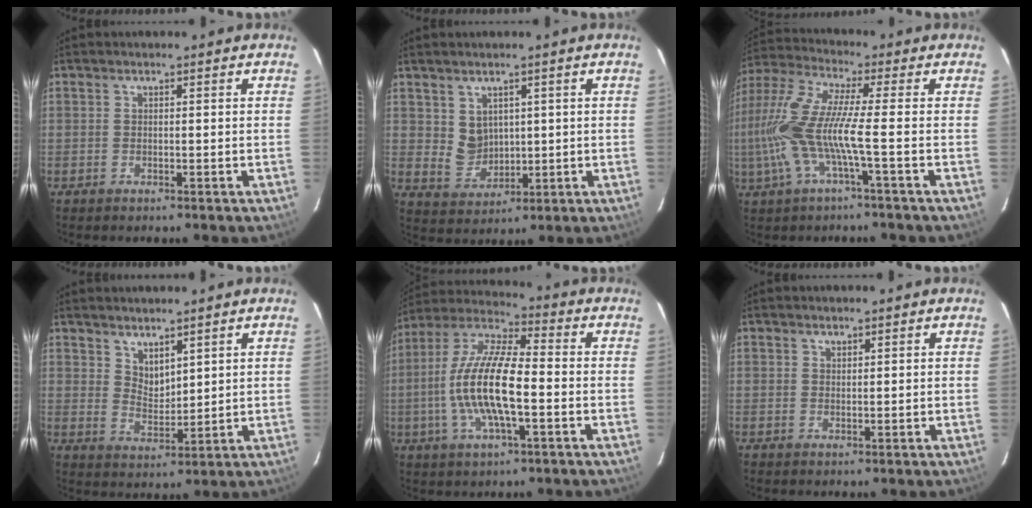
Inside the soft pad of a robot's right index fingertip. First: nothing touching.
{"total": 5.1, "force": [2.0, 4.2, 1.9], "torque": [-0.034, 0.001, 0.054]}
{"total": 13.8, "force": [-3.1, 0.7, 13.4], "torque": [-0.265, -0.010, -0.060]}
{"total": 4.7, "force": [3.8, 2.1, 2.0], "torque": [-0.028, -0.005, 0.073]}
{"total": 15.6, "force": [-2.7, 4.4, 14.8], "torque": [-0.294, 0.002, -0.059]}
{"total": 0.8, "force": [0.7, 0.4, 0.1], "torque": [-0.001, 0.002, 0.014]}